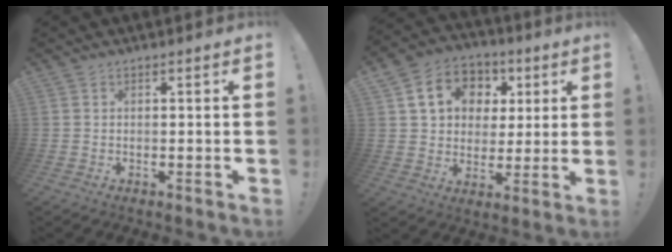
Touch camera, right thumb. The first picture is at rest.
{"total": 13.8, "force": [5.1, 11.2, 6.1], "torque": [-0.088, -0.014, 0.105]}